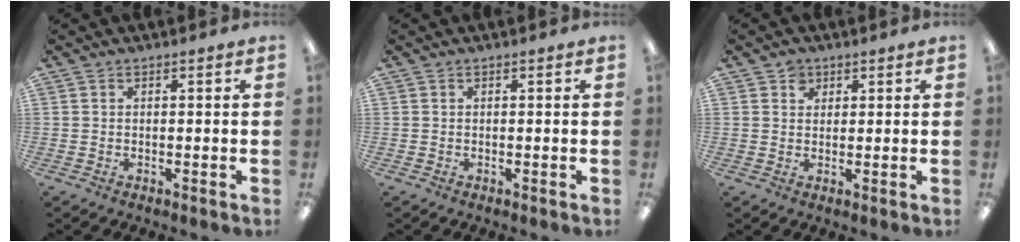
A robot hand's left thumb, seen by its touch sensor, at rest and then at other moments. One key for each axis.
{"total": 0.0}
{"total": 2.9, "fx": 1.6, "fy": 2.2, "fz": 0.7, "tx": -0.010, "ty": -0.002, "tz": 0.029}